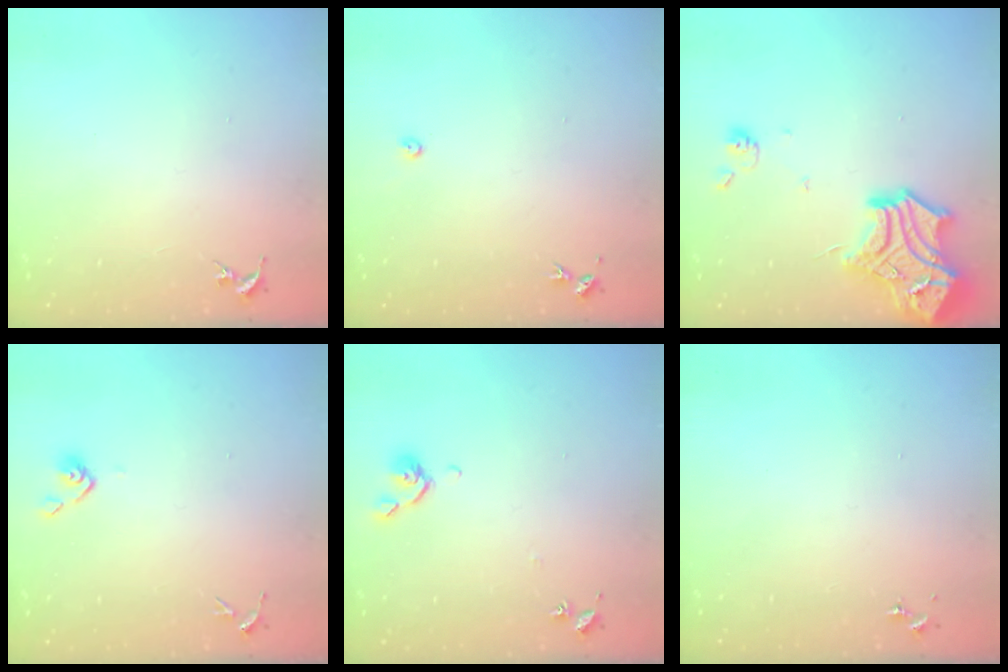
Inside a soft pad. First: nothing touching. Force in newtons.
{"total": 2.2, "press": 2.2, "slide": 0.3}
{"total": 19.1, "press": 19.0, "slide": 1.6}
{"total": 4.2, "press": 4.1, "slide": 1.1}
{"total": 5.6, "press": 5.6, "slide": 0.9}
{"total": 0.0}